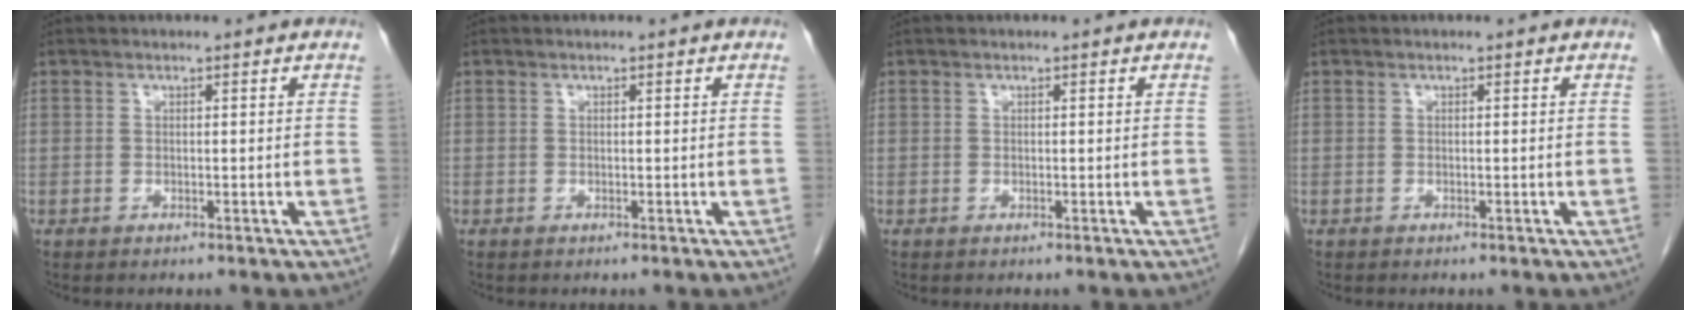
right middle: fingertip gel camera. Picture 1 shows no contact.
{"total": 0.0}
{"total": 0.0}
{"total": 0.0}